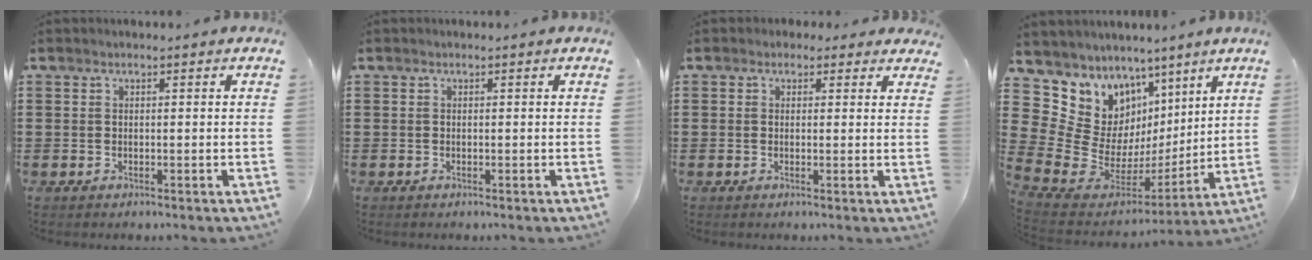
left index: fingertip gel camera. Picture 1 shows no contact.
{"total": 0.0}
{"total": 1.7, "force": [0.9, 1.5, 0.2], "torque": [-0.003, 0.006, 0.013]}
{"total": 11.0, "force": [6.4, 8.7, 2.1], "torque": [-0.091, -0.069, 0.126]}